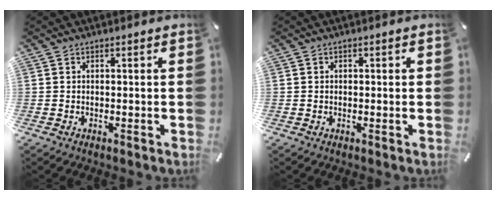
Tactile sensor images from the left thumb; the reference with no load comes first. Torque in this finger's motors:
{"motor_torque": [-0.04, -0.31, 0.06, 0.04, -0.01]}